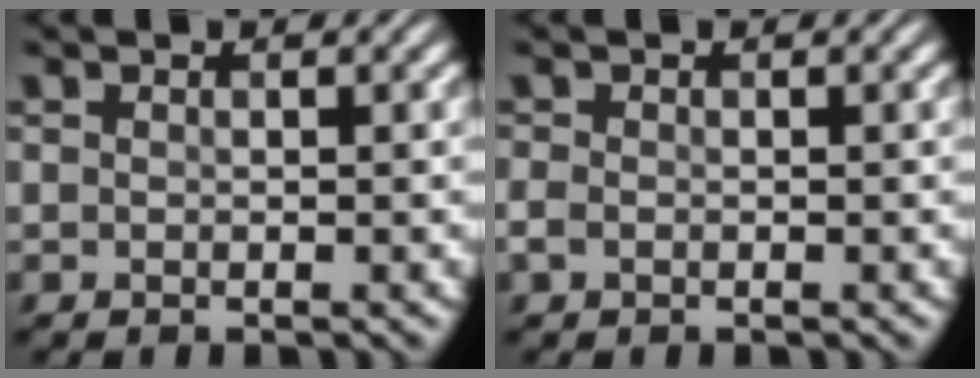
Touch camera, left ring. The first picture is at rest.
{"total": 1.0, "force": [-0.4, 0.7, 0.5], "torque": [-0.015, 0.002, -0.007]}